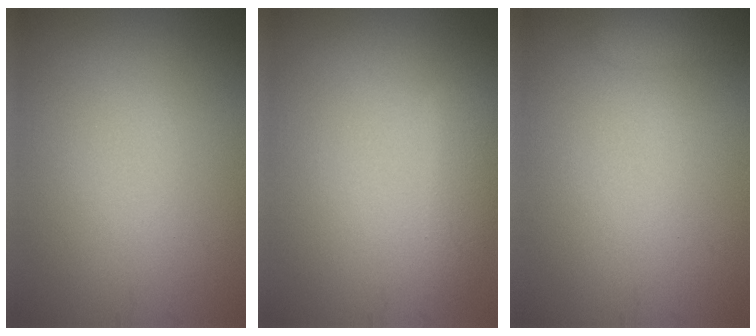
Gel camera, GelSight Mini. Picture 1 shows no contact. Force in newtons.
{"total": 1.8, "press": 1.8, "slide": 0.2}
{"total": 1.5, "press": 1.5, "slide": 0.1}